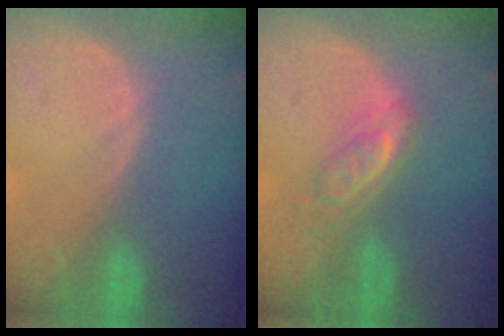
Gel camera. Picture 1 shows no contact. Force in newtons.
{"total": 5.0, "press": 4.5, "slide": 2.2}